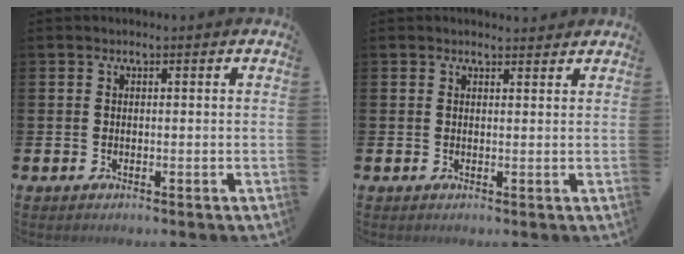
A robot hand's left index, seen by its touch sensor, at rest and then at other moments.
{"total": 1.3, "force": [1.3, 0.2, 0.1], "torque": [0.004, -0.004, 0.022]}